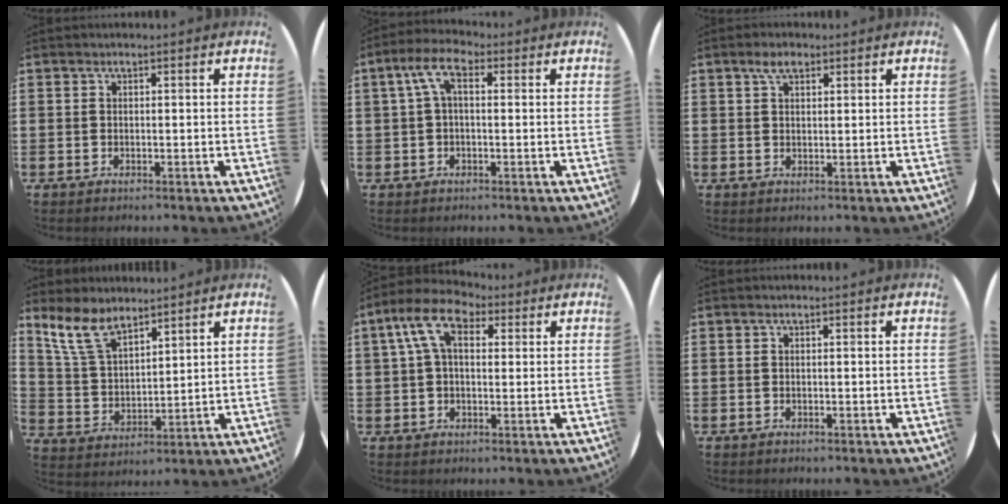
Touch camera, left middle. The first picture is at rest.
{"total": 5.5, "force": [1.4, 2.6, 4.6], "torque": [-0.099, 0.011, 0.021]}
{"total": 2.9, "force": [2.0, 1.3, 1.7], "torque": [-0.029, 0.005, 0.034]}
{"total": 7.6, "force": [6.2, 2.7, 3.3], "torque": [-0.087, -0.015, 0.117]}
{"total": 7.9, "force": [3.9, 4.6, 5.1], "torque": [-0.114, 0.012, 0.069]}
{"total": 0.0}